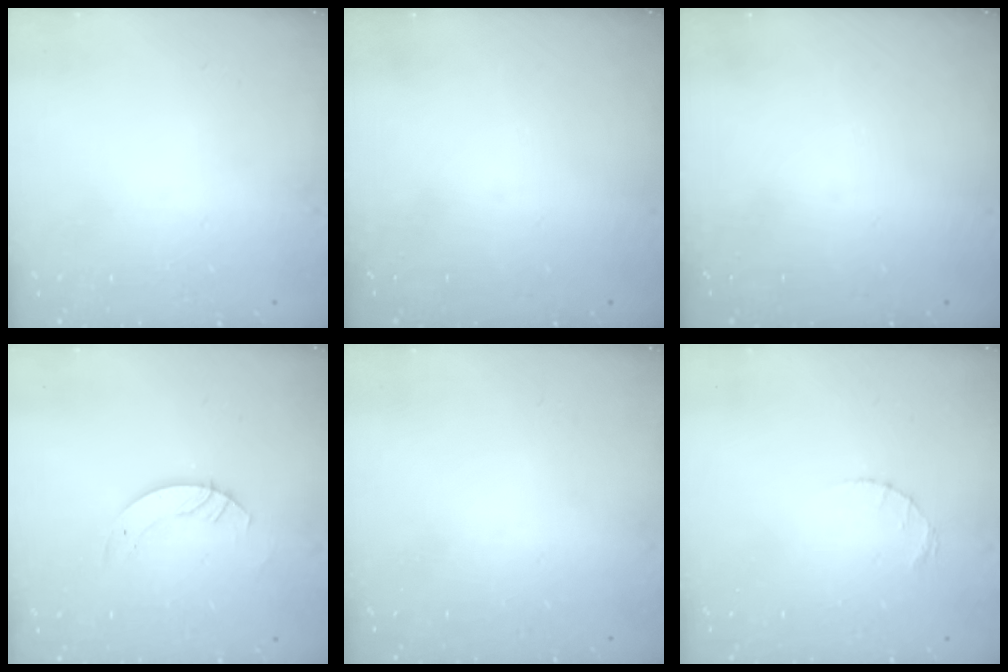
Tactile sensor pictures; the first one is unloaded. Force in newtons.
{"total": 0.0}
{"total": 0.0}
{"total": 3.7, "press": 3.7, "slide": 0.3}
{"total": 0.0}
{"total": 1.2, "press": 1.1, "slide": 0.2}